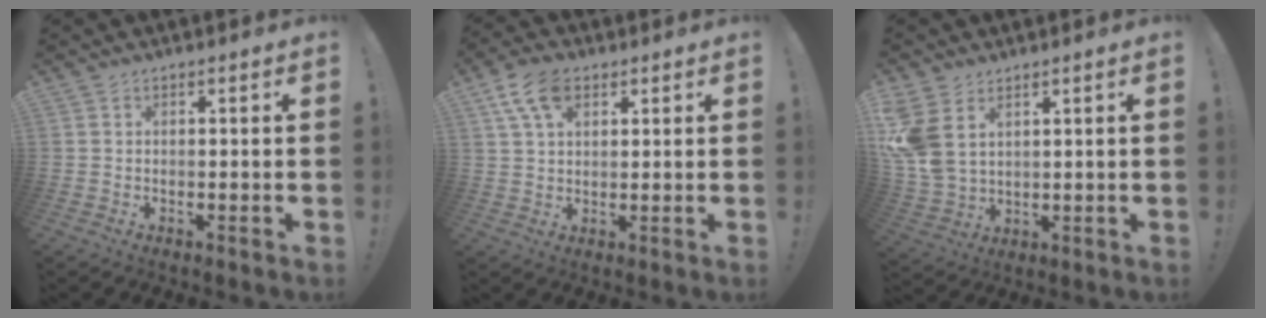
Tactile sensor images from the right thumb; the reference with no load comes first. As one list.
[{"total": 10.1, "force": [4.7, 6.0, 6.7], "torque": [-0.119, -0.007, 0.087]}, {"total": 9.6, "force": [4.2, 6.3, 6.0], "torque": [-0.124, -0.020, 0.086]}]